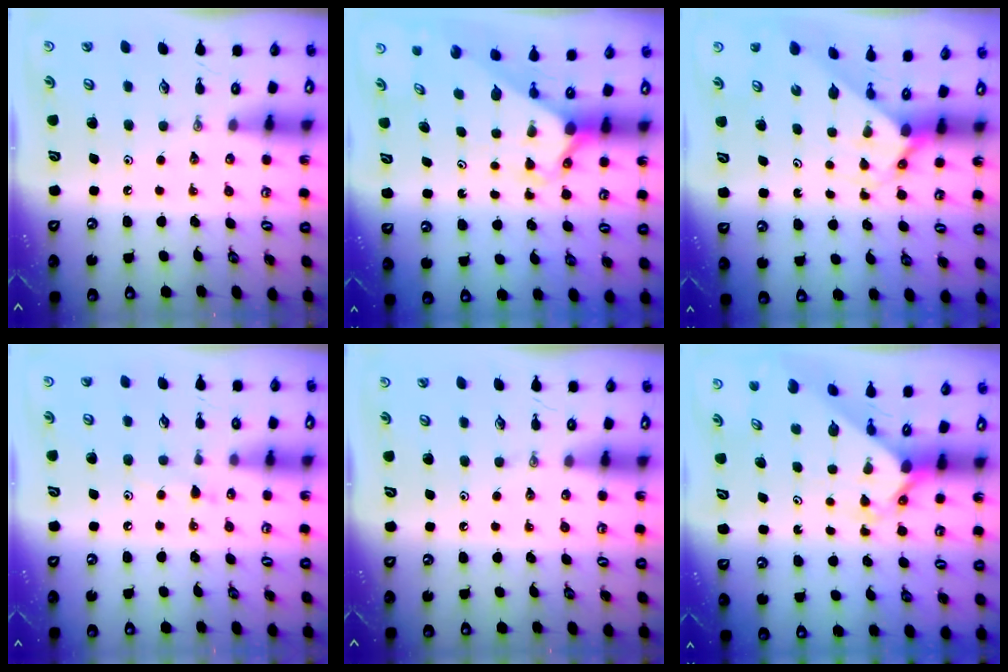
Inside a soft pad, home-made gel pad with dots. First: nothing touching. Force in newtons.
{"total": 2.5, "press": 2.5, "slide": 0.2}
{"total": 2.3, "press": 2.3, "slide": 0.2}
{"total": 6.0, "press": 6.0, "slide": 0.6}
{"total": 0.0}
{"total": 2.3, "press": 2.3, "slide": 0.2}